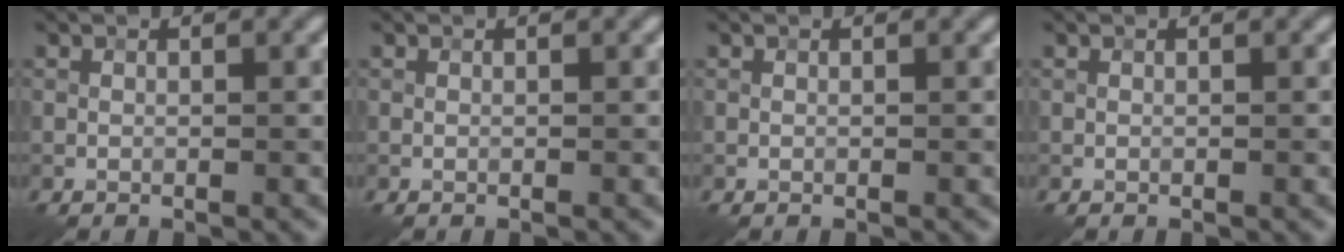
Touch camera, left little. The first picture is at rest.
{"total": 0.0}
{"total": 0.0}
{"total": 0.0}